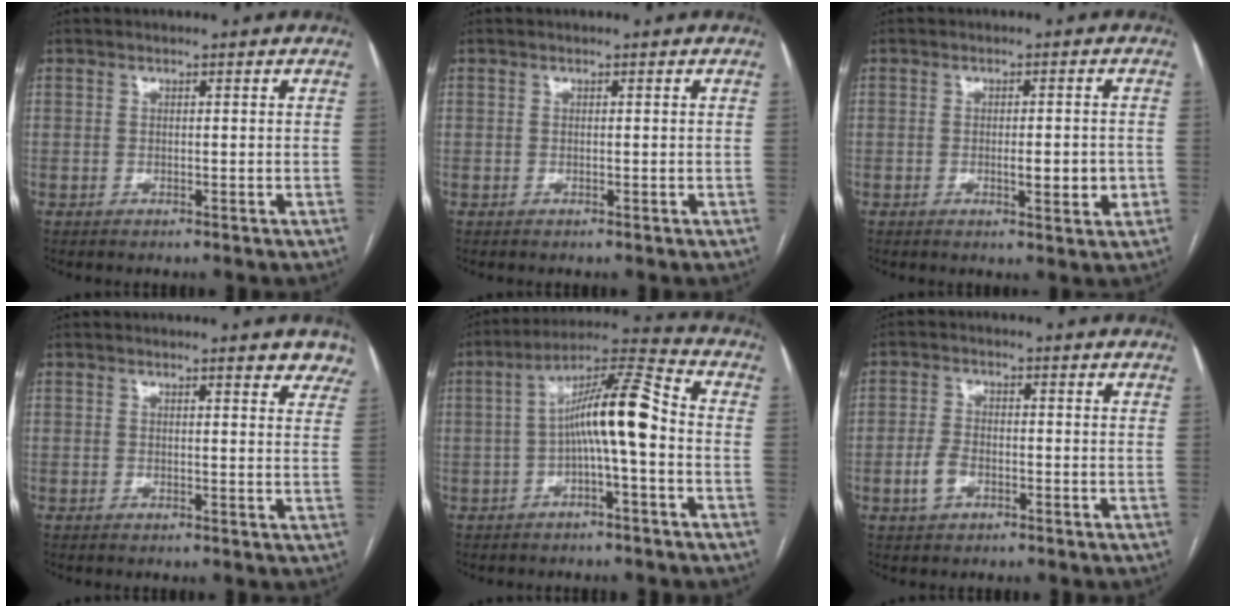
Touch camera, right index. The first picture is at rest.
{"total": 0.0}
{"total": 4.3, "force": [-1.0, 1.1, 4.1], "torque": [-0.060, -0.002, -0.009]}
{"total": 5.0, "force": [4.2, 1.1, 2.4], "torque": [-0.013, -0.011, 0.029]}
{"total": 10.6, "force": [-1.2, 1.0, 10.5], "torque": [-0.182, 0.033, -0.024]}
{"total": 3.9, "force": [-1.7, 2.3, 2.6], "torque": [-0.058, 0.005, -0.030]}